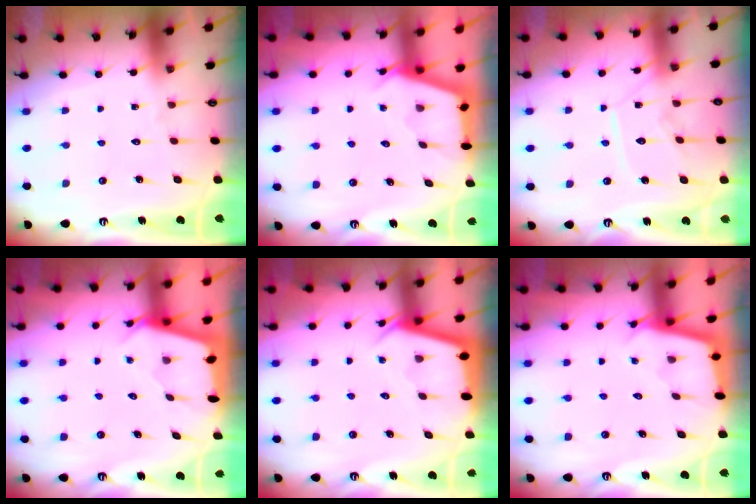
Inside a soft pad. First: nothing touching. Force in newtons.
{"total": 2.7, "press": 2.7, "slide": 0.3}
{"total": 10.0, "press": 9.9, "slide": 0.5}
{"total": 2.5, "press": 2.5, "slide": 0.3}
{"total": 2.9, "press": 2.8, "slide": 0.3}
{"total": 2.3, "press": 2.3, "slide": 0.2}